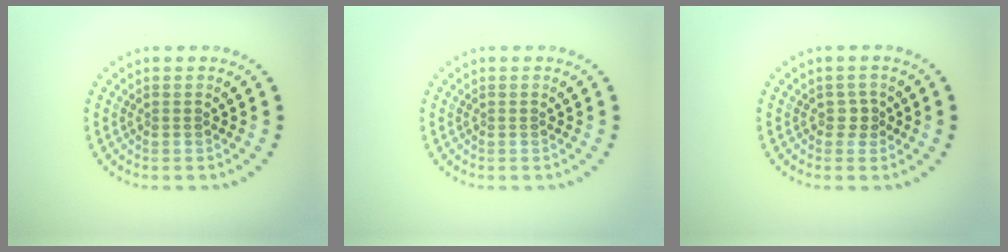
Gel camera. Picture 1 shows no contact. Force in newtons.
{"total": 0.0}
{"total": 0.9, "press": 0.8, "slide": 0.4}